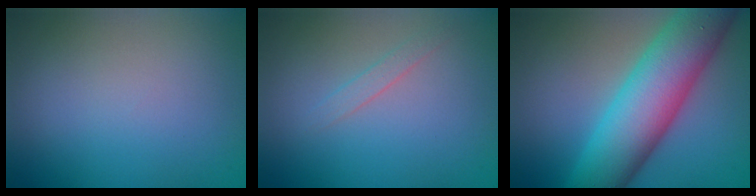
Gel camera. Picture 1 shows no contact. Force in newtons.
{"total": 0.9, "press": 0.9, "slide": 0.1}
{"total": 11.3, "press": 11.3, "slide": 0.1}